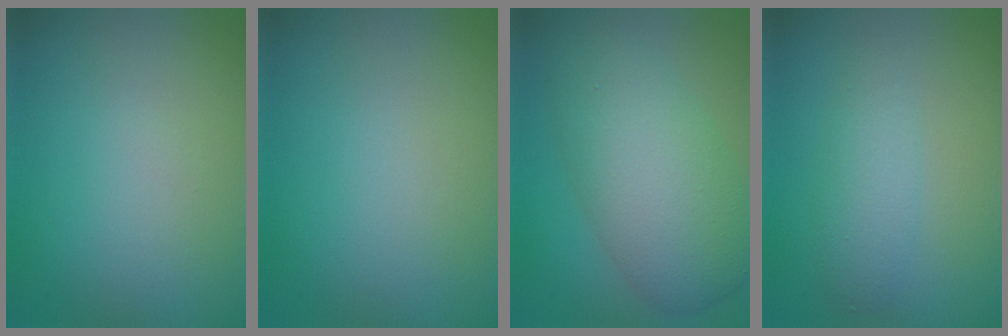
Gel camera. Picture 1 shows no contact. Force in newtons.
{"total": 0.0}
{"total": 8.2, "press": 8.2, "slide": 0.3}
{"total": 2.3, "press": 2.3, "slide": 0.2}